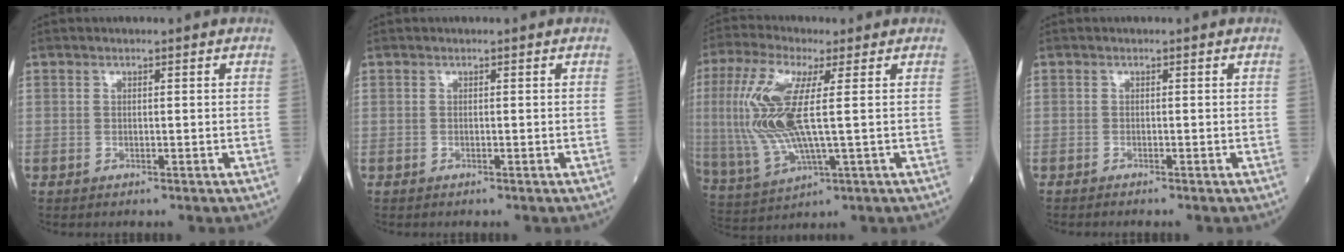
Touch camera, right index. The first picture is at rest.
{"total": 0.0}
{"total": 12.8, "force": [1.3, 2.6, 12.5], "torque": [-0.298, 0.003, 0.027]}
{"total": 0.6, "force": [-0.6, -0.2, 0.3], "torque": [-0.005, 0.000, -0.011]}